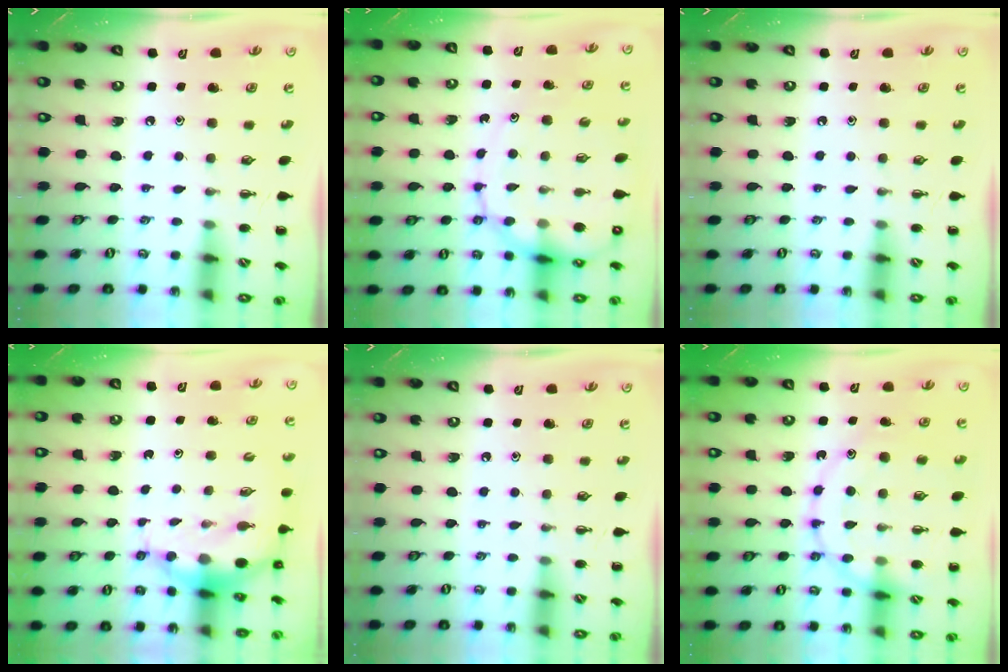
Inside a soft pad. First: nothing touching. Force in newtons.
{"total": 14.0, "press": 13.7, "slide": 3.2}
{"total": 0.0}
{"total": 6.8, "press": 6.6, "slide": 1.8}
{"total": 0.0}
{"total": 17.0, "press": 16.8, "slide": 2.6}